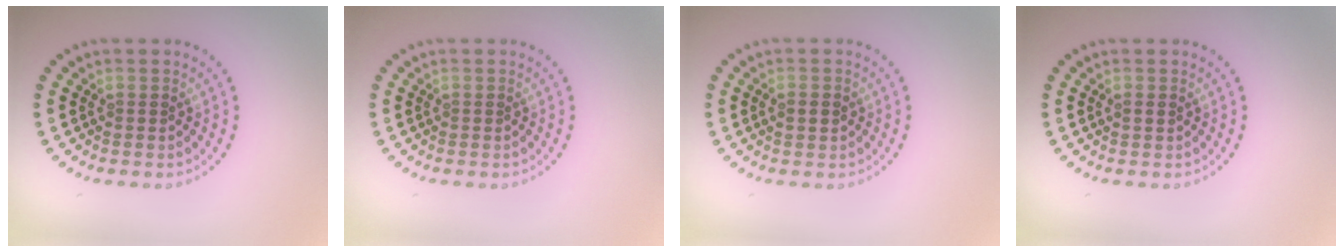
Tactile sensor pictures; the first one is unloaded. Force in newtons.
{"total": 0.0}
{"total": 1.8, "press": 1.8, "slide": 0.2}
{"total": 0.8, "press": 0.8, "slide": 0.1}